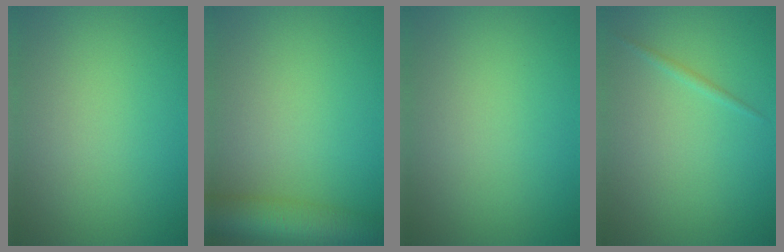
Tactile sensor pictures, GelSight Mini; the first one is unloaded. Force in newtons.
{"total": 7.2, "press": 7.2, "slide": 0.4}
{"total": 0.0}
{"total": 0.7, "press": 0.7, "slide": 0.0}